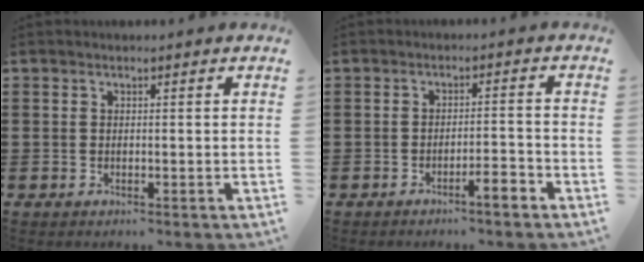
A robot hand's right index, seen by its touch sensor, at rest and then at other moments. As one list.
[{"total": 3.2, "force": [-2.4, 0.2, 2.0], "torque": [-0.036, 0.003, -0.047]}]